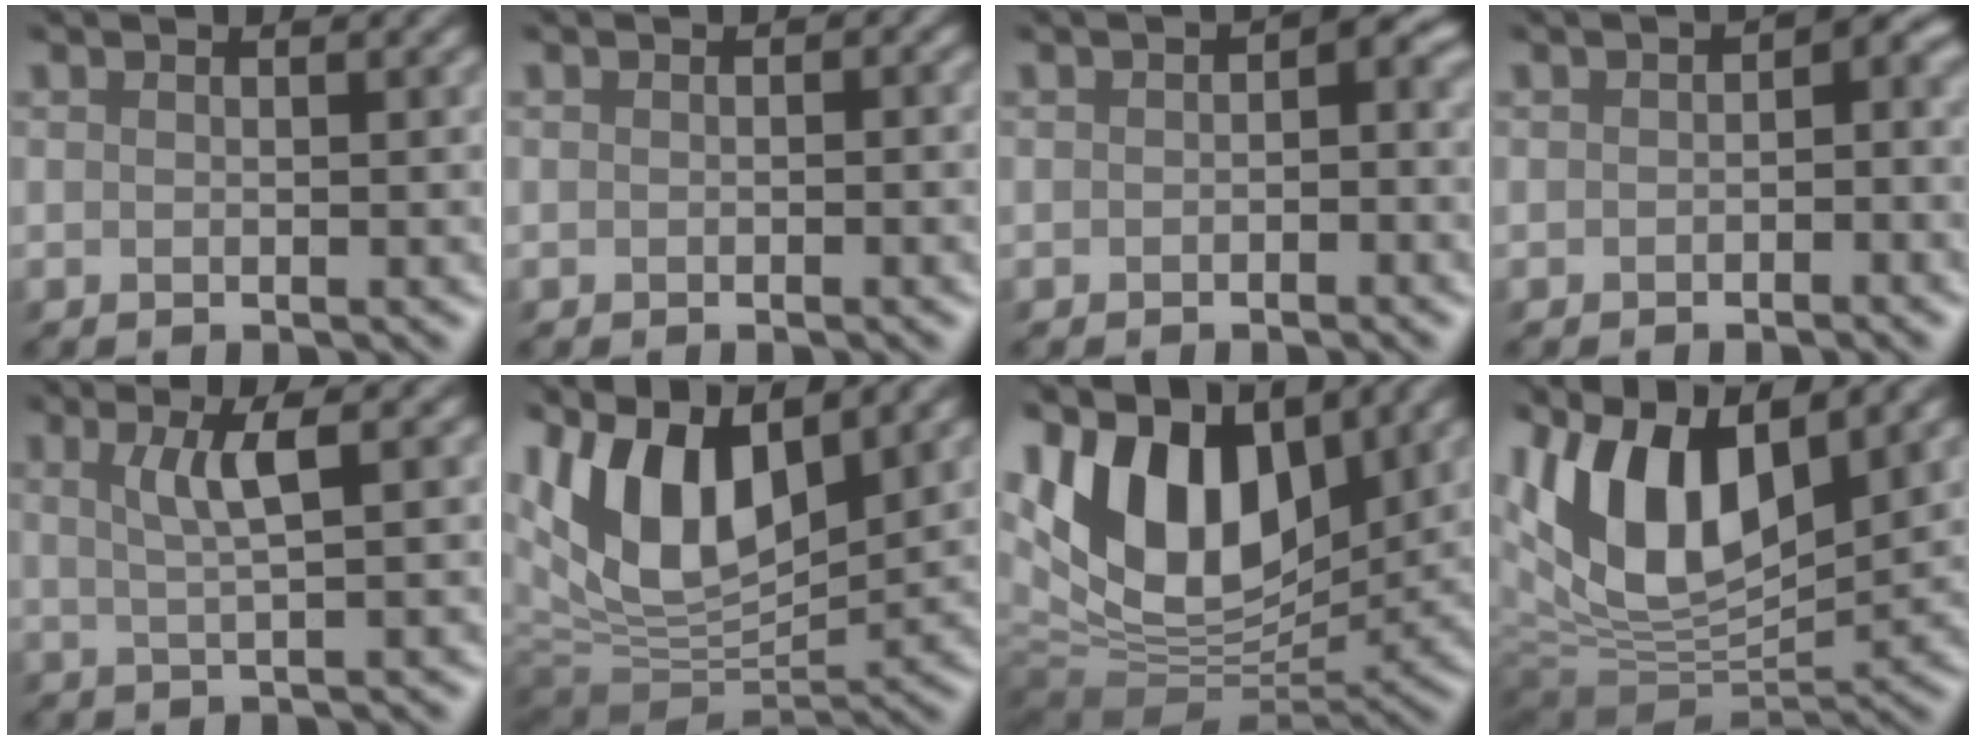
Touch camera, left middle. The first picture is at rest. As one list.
[{"total": 0.7, "force": [-0.3, 0.6, 0.3], "torque": [0.008, 0.005, -0.008]}, {"total": 3.3, "force": [-0.6, 2.1, 2.4], "torque": [-0.011, 0.007, -0.011]}, {"total": 3.9, "force": [-0.9, 2.5, 2.8], "torque": [-0.014, 0.006, -0.014]}, {"total": 2.7, "force": [1.1, 0.3, 2.5], "torque": [-0.040, 0.006, 0.019]}, {"total": 11.6, "force": [5.0, 6.0, 8.6], "torque": [-0.171, 0.008, 0.088]}, {"total": 13.9, "force": [5.4, 8.3, 9.7], "torque": [-0.186, 0.019, 0.097]}, {"total": 12.9, "force": [4.8, 6.4, 10.1], "torque": [-0.196, 0.013, 0.081]}]